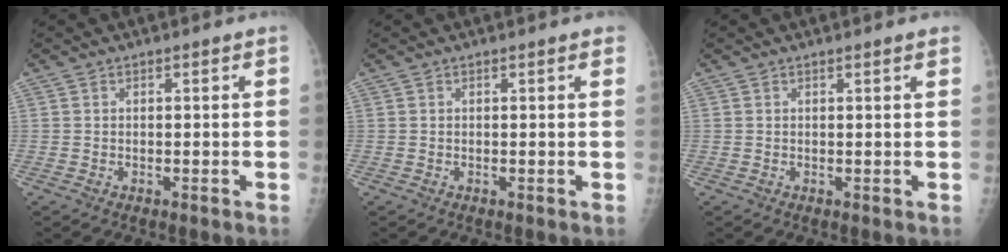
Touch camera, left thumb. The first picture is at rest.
{"total": 1.7, "force": [1.3, 0.3, 1.0], "torque": [-0.008, 0.004, 0.011]}
{"total": 1.5, "force": [1.2, 0.0, 0.8], "torque": [-0.006, 0.001, 0.015]}